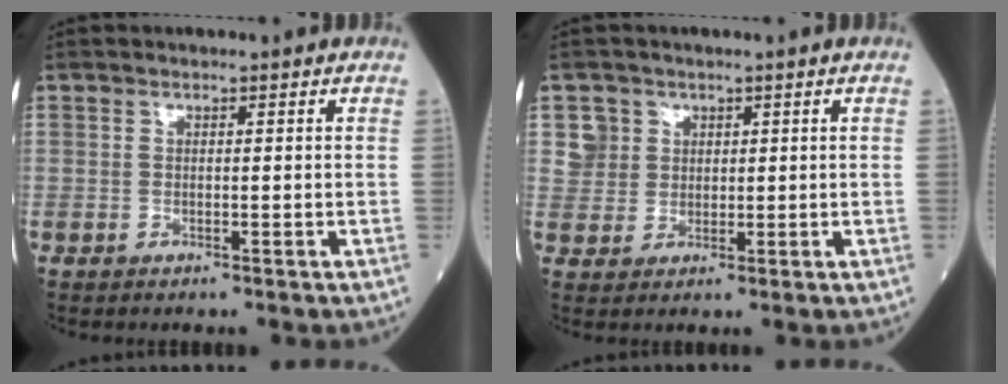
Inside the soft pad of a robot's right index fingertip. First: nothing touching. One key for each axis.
{"total": 3.5, "fx": 1.5, "fy": 3.2, "fz": -0.2, "tx": 0.014, "ty": 0.008, "tz": 0.028}